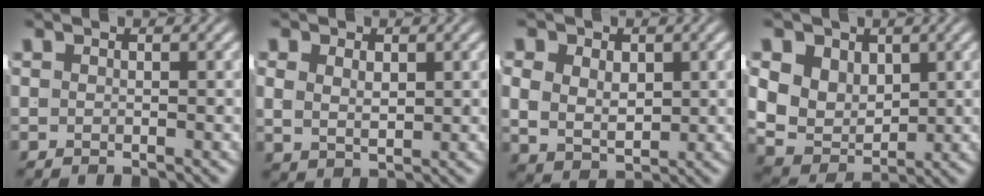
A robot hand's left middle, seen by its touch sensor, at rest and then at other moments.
{"total": 2.4, "force": [0.7, 1.4, 1.8], "torque": [-0.035, -0.015, 0.028]}
{"total": 5.5, "force": [0.2, 4.3, 3.4], "torque": [-0.070, -0.026, 0.017]}
{"total": 10.1, "force": [0.4, 8.6, 5.2], "torque": [-0.136, -0.036, 0.011]}